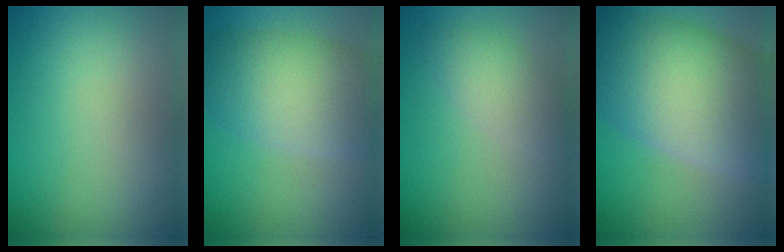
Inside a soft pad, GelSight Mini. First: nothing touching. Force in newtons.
{"total": 8.1, "press": 8.1, "slide": 0.4}
{"total": 2.9, "press": 2.9, "slide": 0.1}
{"total": 14.4, "press": 14.4, "slide": 0.6}